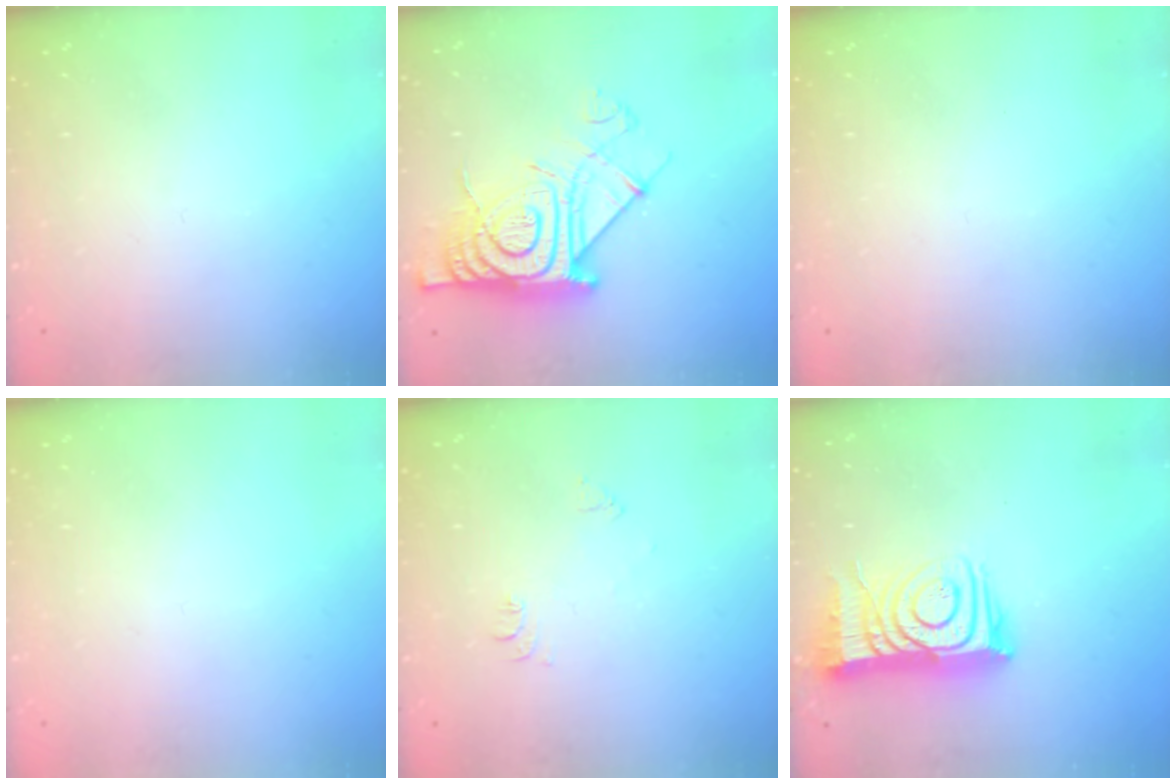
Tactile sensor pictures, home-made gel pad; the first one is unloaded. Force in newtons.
{"total": 18.1, "press": 18.0, "slide": 1.3}
{"total": 0.0}
{"total": 1.8, "press": 1.7, "slide": 0.1}
{"total": 5.2, "press": 5.1, "slide": 0.8}
{"total": 13.7, "press": 13.6, "slide": 1.1}